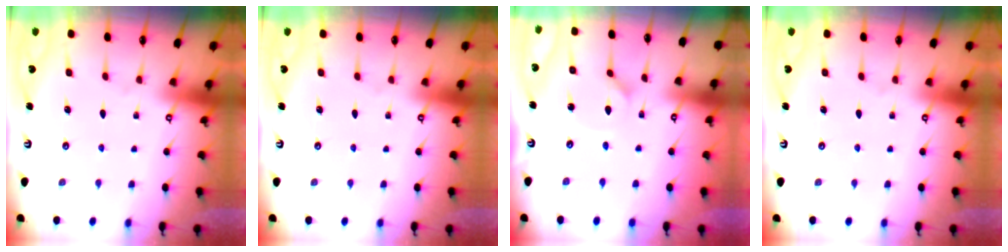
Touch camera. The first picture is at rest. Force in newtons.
{"total": 0.0}
{"total": 1.5, "press": 1.4, "slide": 0.3}
{"total": 0.0}